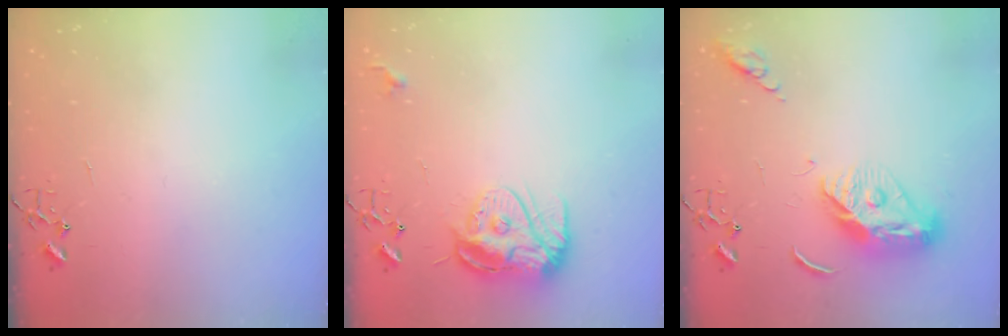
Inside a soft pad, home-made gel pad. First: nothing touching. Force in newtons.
{"total": 12.4, "press": 12.4, "slide": 1.4}
{"total": 13.1, "press": 13.0, "slide": 1.3}